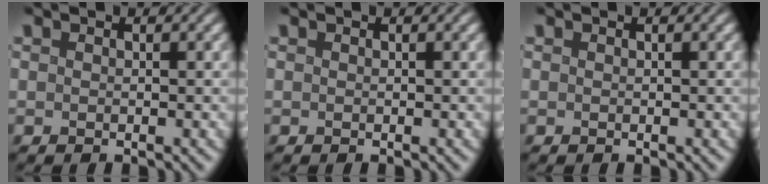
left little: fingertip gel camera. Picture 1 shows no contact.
{"total": 0.0}
{"total": 0.0}